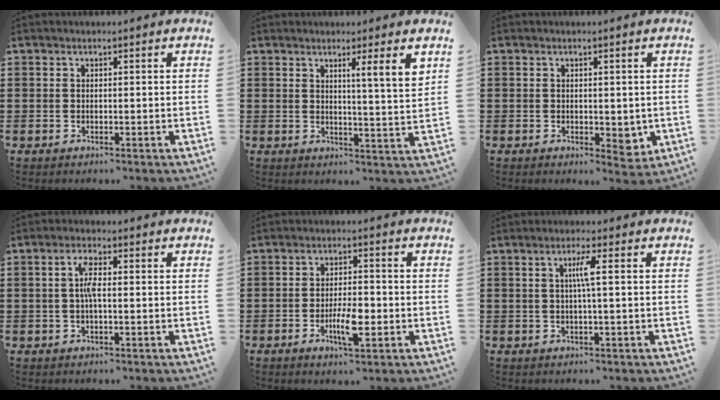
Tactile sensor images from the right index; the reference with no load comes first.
{"total": 4.6, "force": [2.6, -0.6, 3.8], "torque": [-0.072, -0.008, 0.040]}
{"total": 2.3, "force": [0.1, 1.7, 1.6], "torque": [-0.024, 0.002, 0.002]}
{"total": 3.3, "force": [-0.2, 0.9, 3.2], "torque": [-0.067, -0.001, -0.007]}
{"total": 5.6, "force": [-1.9, 1.7, 5.0], "torque": [-0.096, 0.000, -0.035]}
{"total": 3.1, "force": [0.3, -0.2, 3.0], "torque": [-0.059, -0.003, 0.000]}